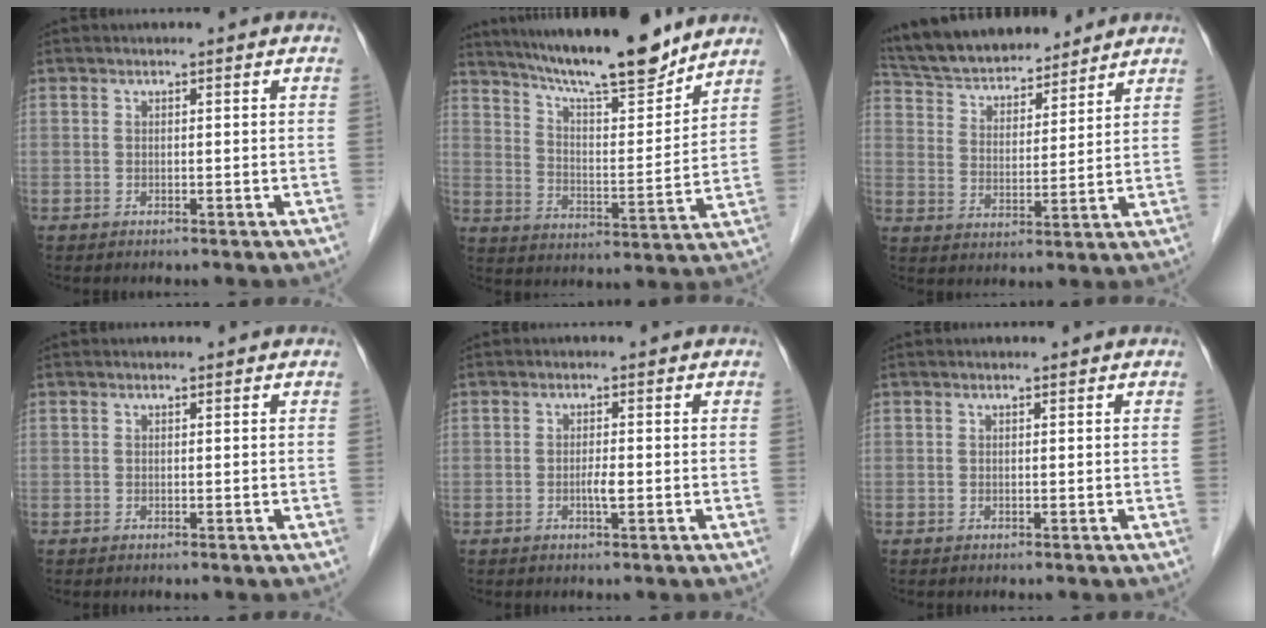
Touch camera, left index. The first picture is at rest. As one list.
[{"total": 16.4, "force": [14.4, 1.4, 7.8], "torque": [-0.128, -0.003, 0.231]}, {"total": 16.7, "force": [15.2, 4.7, 5.3], "torque": [-0.105, 0.029, 0.259]}, {"total": 0.0}, {"total": 1.5, "force": [-0.4, 0.2, 1.4], "torque": [-0.030, -0.001, -0.006]}, {"total": 0.0}]